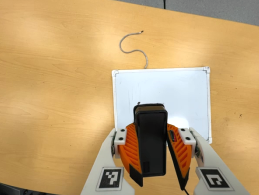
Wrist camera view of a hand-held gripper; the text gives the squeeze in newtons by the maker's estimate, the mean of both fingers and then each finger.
{"total": 9.3, "left": 9.9, "right": 8.8}